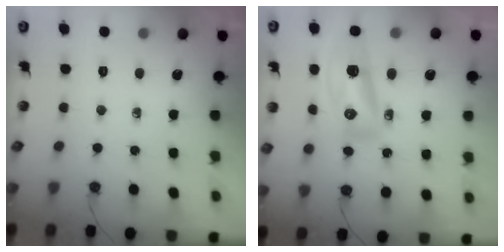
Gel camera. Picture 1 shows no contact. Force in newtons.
{"total": 13.0, "press": 12.9, "slide": 1.6}